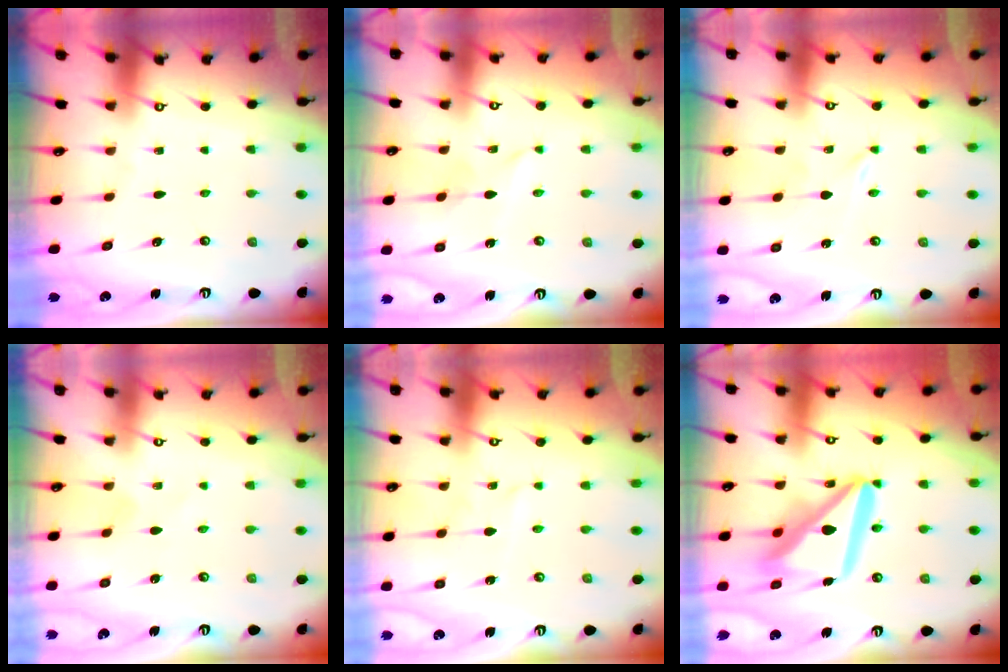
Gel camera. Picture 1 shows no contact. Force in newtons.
{"total": 2.6, "press": 2.6, "slide": 0.4}
{"total": 0.0}
{"total": 0.9, "press": 0.8, "slide": 0.1}
{"total": 3.0, "press": 3.0, "slide": 0.3}
{"total": 18.0, "press": 17.9, "slide": 2.2}